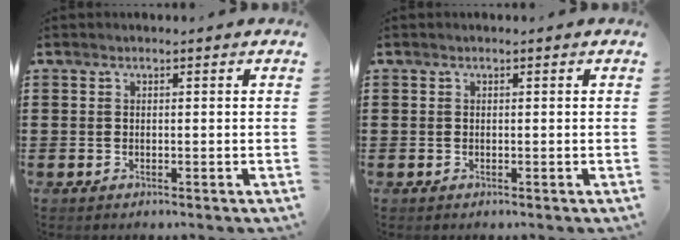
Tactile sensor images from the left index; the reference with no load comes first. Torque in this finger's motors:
{"motor_torque": [-0.07, 0.06, -0.10, -0.07]}